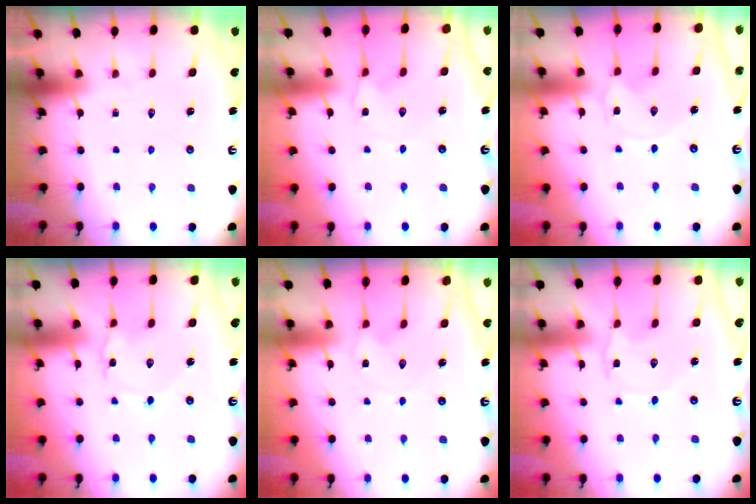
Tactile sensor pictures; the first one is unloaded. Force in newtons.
{"total": 1.9, "press": 1.9, "slide": 0.4}
{"total": 0.0}
{"total": 1.7, "press": 1.7, "slide": 0.2}
{"total": 0.0}
{"total": 2.4, "press": 2.4, "slide": 0.3}